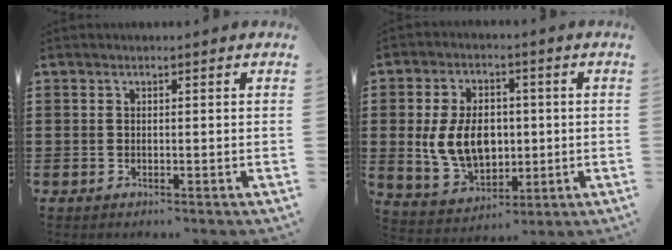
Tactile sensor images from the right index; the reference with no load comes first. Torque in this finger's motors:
{"motor_torque": [1.67, -0.47, 1.05, 0.21]}